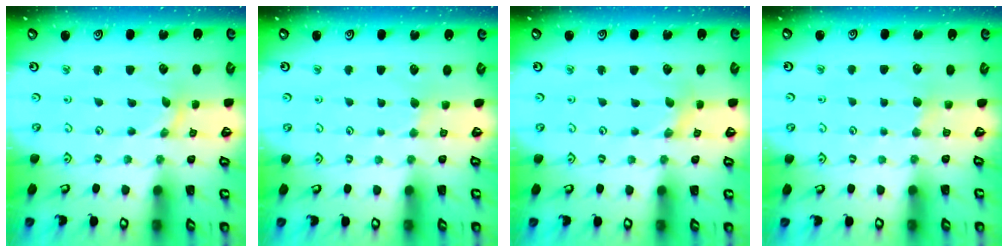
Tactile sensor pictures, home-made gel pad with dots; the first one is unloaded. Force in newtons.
{"total": 2.0, "press": 2.0, "slide": 0.4}
{"total": 0.0}
{"total": 2.5, "press": 2.5, "slide": 0.3}